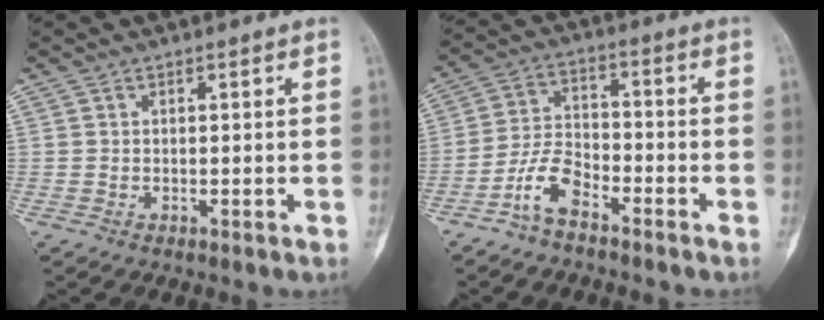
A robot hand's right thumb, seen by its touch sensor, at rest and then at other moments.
{"total": 7.1, "force": [-4.8, 3.1, 4.2], "torque": [-0.086, 0.037, -0.101]}